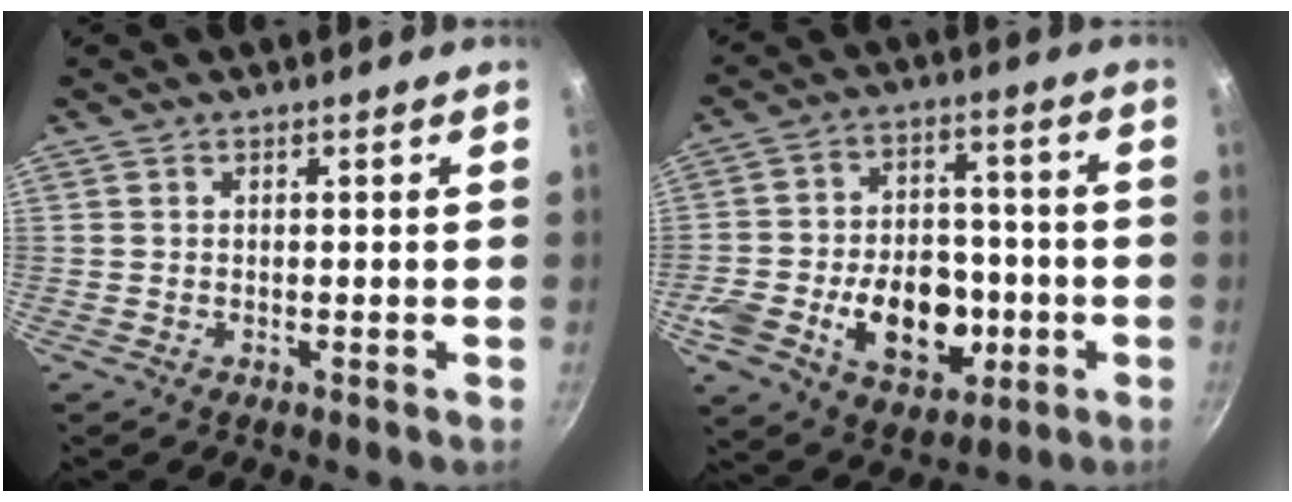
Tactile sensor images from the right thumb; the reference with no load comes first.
{"total": 20.6, "force": [-5.3, 13.9, 14.3], "torque": [-0.218, 0.038, -0.076]}